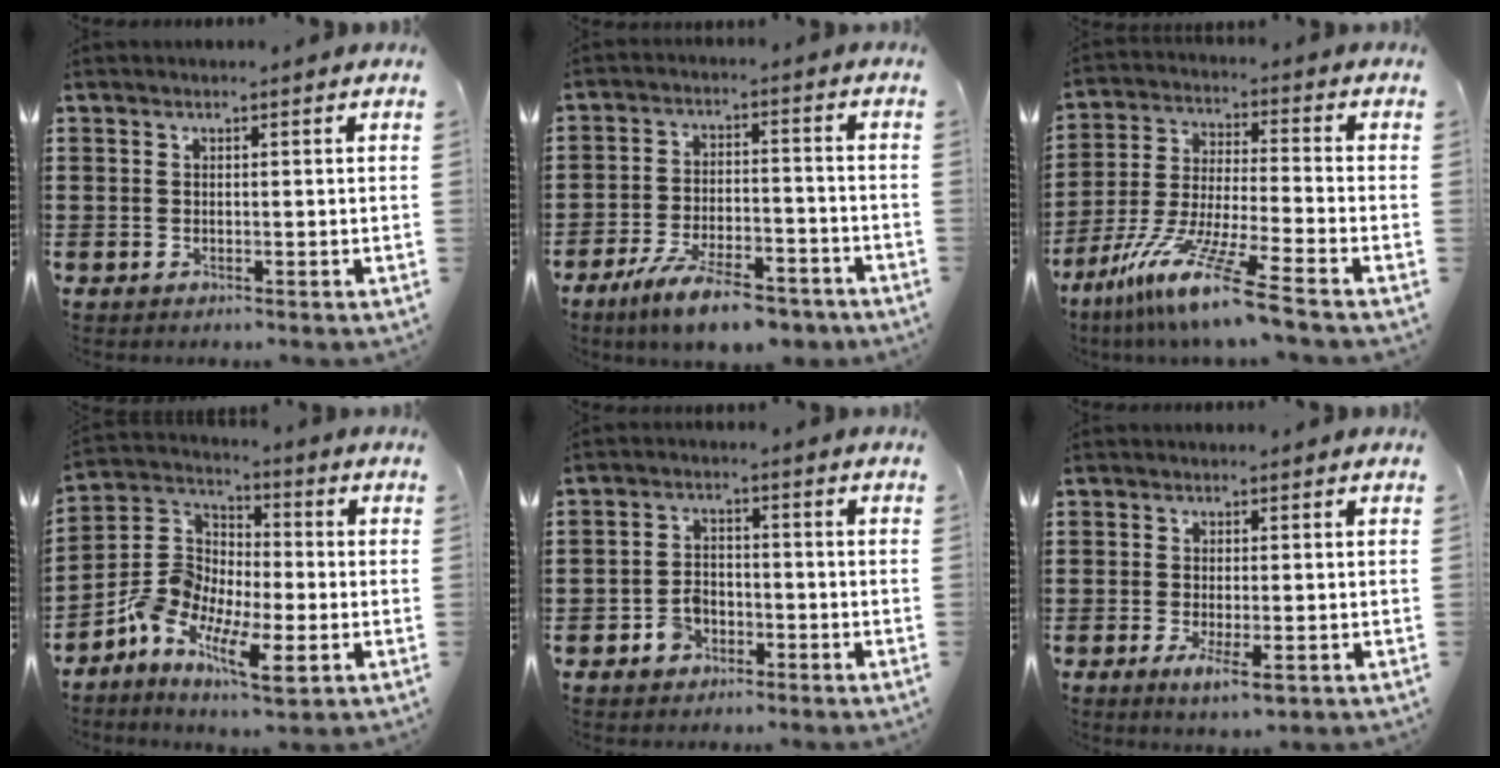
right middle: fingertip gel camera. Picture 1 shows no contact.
{"total": 9.2, "force": [-7.6, 1.6, 5.0], "torque": [-0.092, 0.014, -0.142]}
{"total": 11.9, "force": [-9.2, -0.5, 7.6], "torque": [-0.158, -0.001, -0.184]}
{"total": 9.8, "force": [-5.8, 5.2, 5.9], "torque": [-0.146, 0.003, -0.117]}
{"total": 3.6, "force": [-2.3, 2.2, 1.5], "torque": [-0.029, 0.007, -0.046]}
{"total": 3.2, "force": [-1.3, 0.8, 2.8], "torque": [-0.053, -0.005, -0.020]}